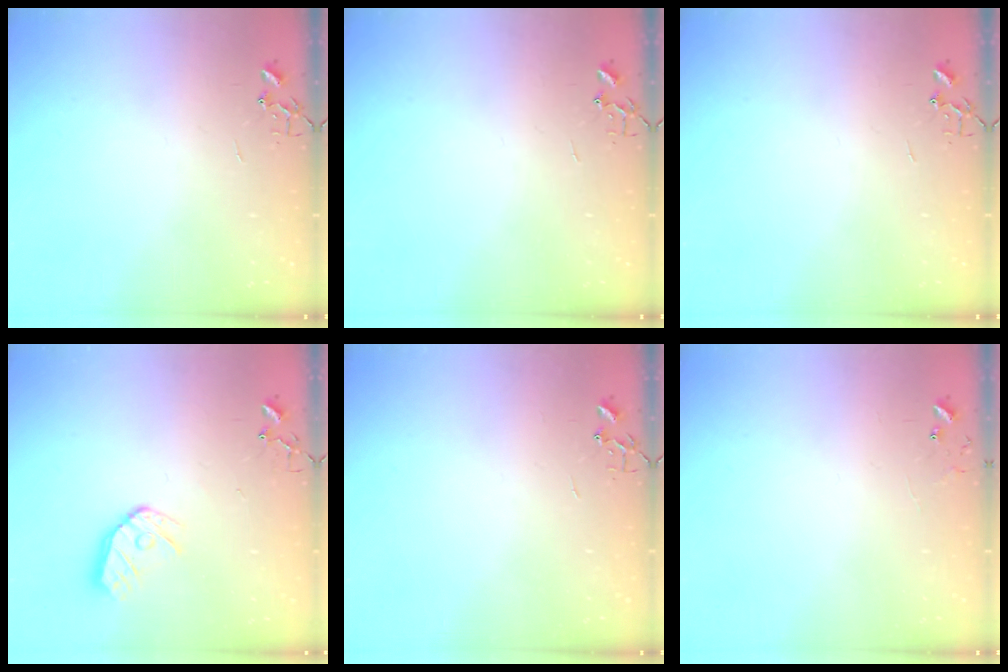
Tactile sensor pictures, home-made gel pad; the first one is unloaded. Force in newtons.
{"total": 0.0}
{"total": 0.0}
{"total": 10.8, "press": 10.8, "slide": 0.9}
{"total": 0.0}
{"total": 5.8, "press": 5.8, "slide": 0.5}